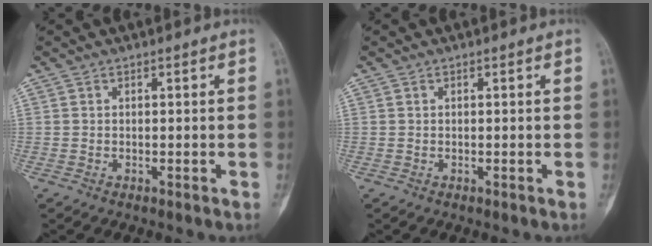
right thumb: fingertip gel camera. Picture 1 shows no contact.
{"total": 0.0}